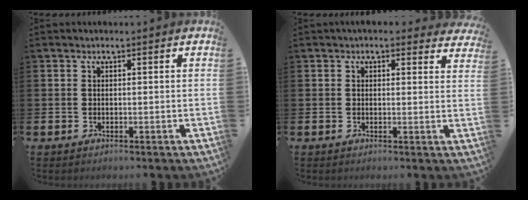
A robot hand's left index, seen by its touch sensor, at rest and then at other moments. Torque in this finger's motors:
{"motor_torque": [1.05, -0.95, 0.19, 0.06]}